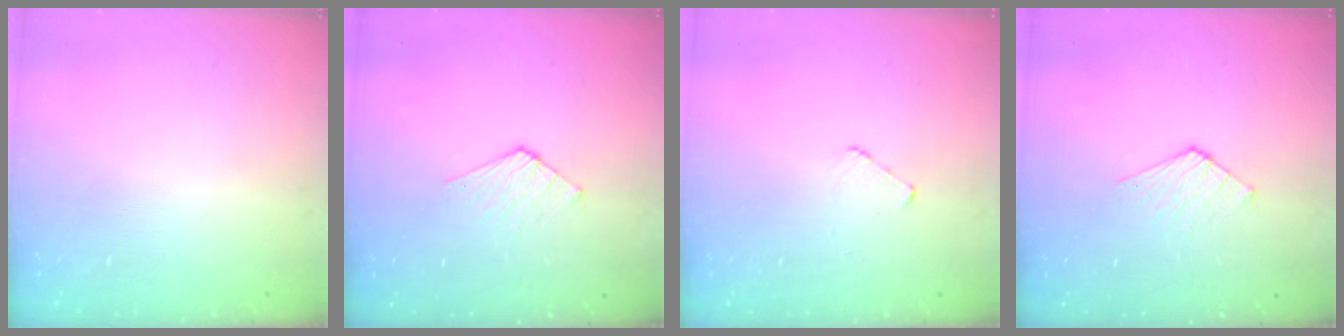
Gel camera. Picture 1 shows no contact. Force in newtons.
{"total": 4.2, "press": 4.2, "slide": 0.4}
{"total": 3.0, "press": 2.9, "slide": 0.3}
{"total": 4.2, "press": 4.2, "slide": 0.4}